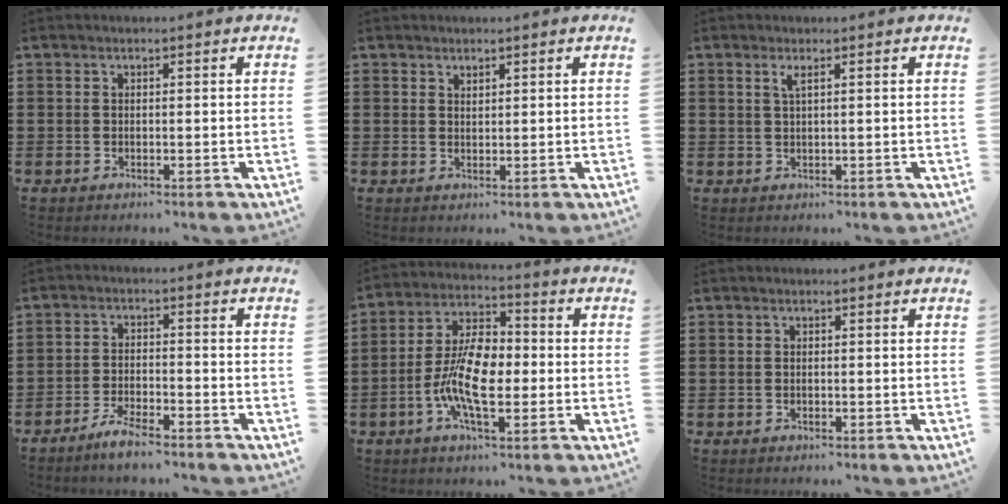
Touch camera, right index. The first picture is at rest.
{"total": 1.1, "force": [1.1, 0.3, 0.1], "torque": [-0.002, 0.001, 0.020]}
{"total": 1.6, "force": [0.9, 0.3, 1.2], "torque": [-0.026, 0.002, 0.016]}
{"total": 3.8, "force": [-3.5, 0.4, 1.4], "torque": [-0.033, 0.003, -0.070]}
{"total": 10.1, "force": [-2.2, 4.8, 8.7], "torque": [-0.189, 0.002, -0.046]}
{"total": 0.0}